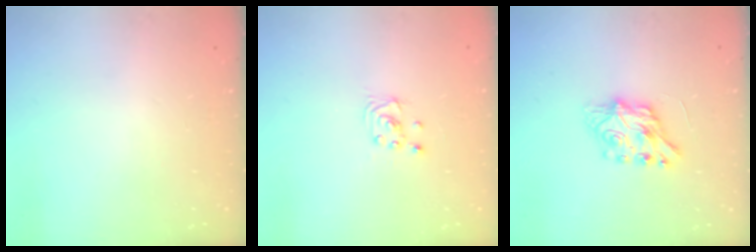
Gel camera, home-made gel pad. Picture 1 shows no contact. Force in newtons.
{"total": 1.6, "press": 1.6, "slide": 0.0}
{"total": 7.2, "press": 7.1, "slide": 0.4}